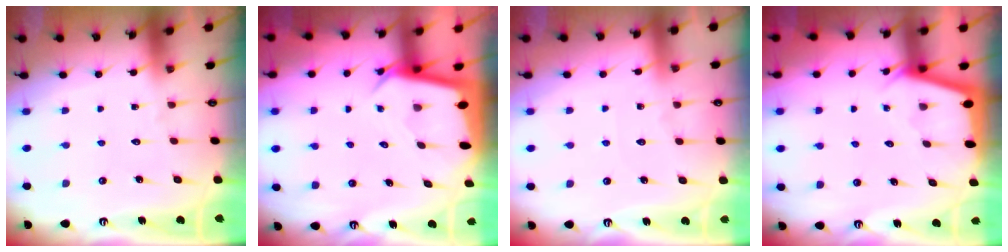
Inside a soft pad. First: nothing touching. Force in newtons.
{"total": 3.4, "press": 3.4, "slide": 0.3}
{"total": 2.6, "press": 2.6, "slide": 0.4}
{"total": 2.7, "press": 2.7, "slide": 0.2}